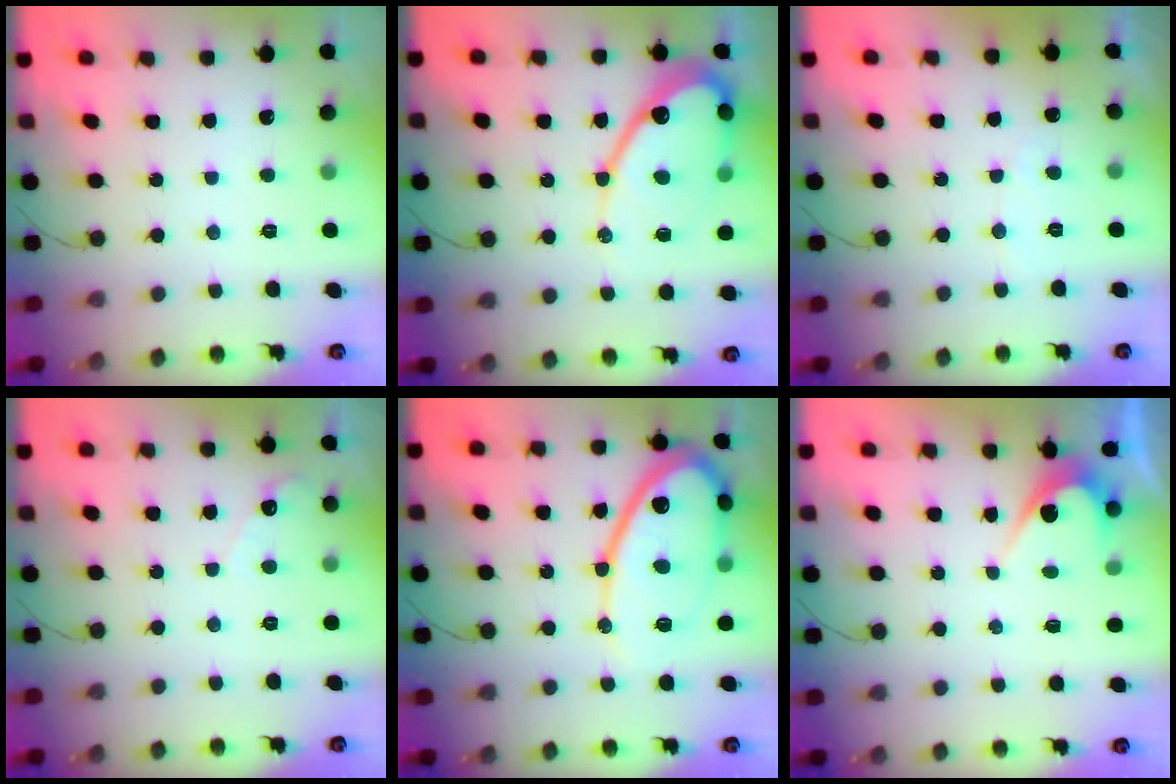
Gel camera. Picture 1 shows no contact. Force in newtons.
{"total": 16.4, "press": 16.3, "slide": 1.3}
{"total": 2.9, "press": 2.9, "slide": 0.2}
{"total": 3.1, "press": 3.1, "slide": 0.3}
{"total": 17.6, "press": 17.5, "slide": 1.4}
{"total": 4.6, "press": 4.6, "slide": 0.3}